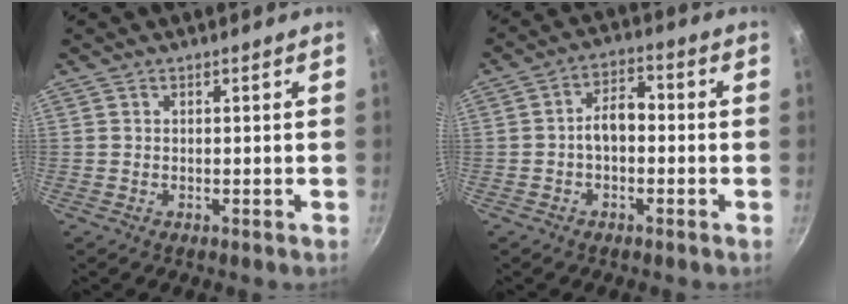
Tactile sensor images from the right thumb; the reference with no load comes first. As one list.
[{"total": 5.9, "force": [-0.8, 3.7, 4.6], "torque": [-0.054, 0.027, -0.022]}]